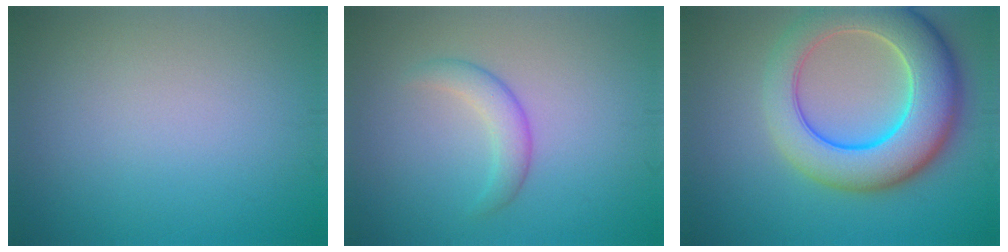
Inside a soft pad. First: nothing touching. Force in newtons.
{"total": 2.3, "press": 2.3, "slide": 0.0}
{"total": 10.2, "press": 10.2, "slide": 0.3}